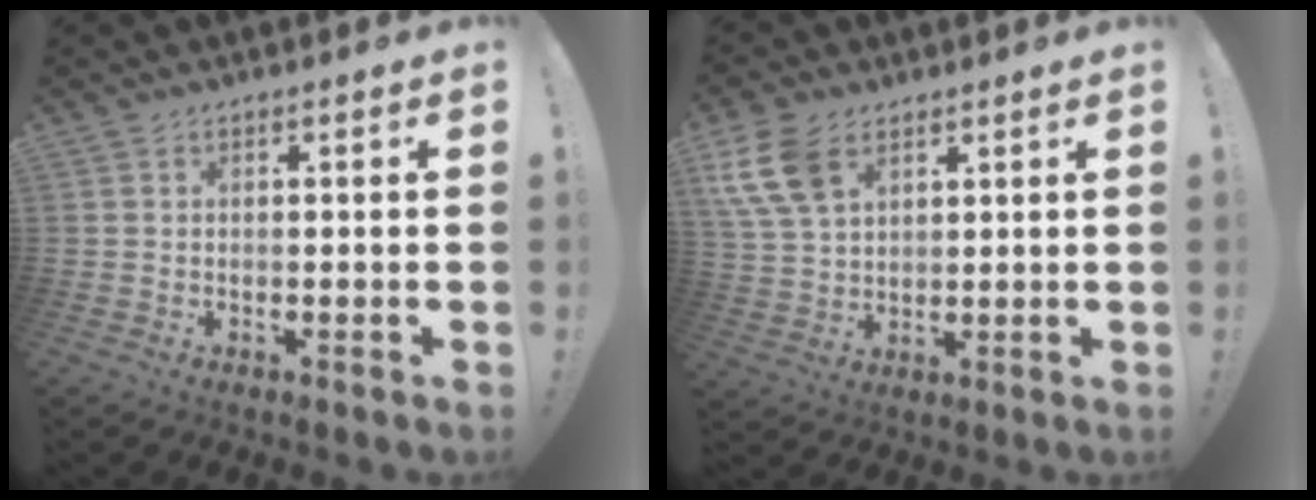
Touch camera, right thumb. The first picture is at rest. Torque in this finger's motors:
{"motor_torque": [0.35, 0.34, 0.82, 0.45, 0.15]}